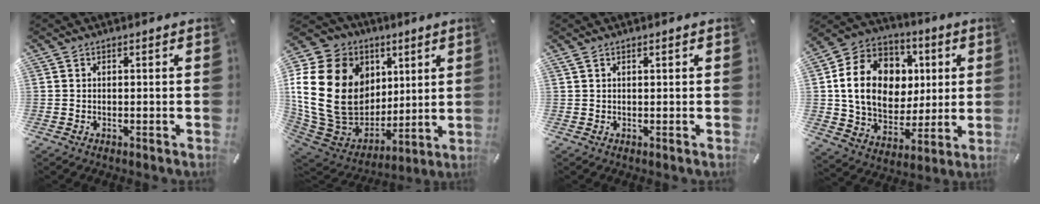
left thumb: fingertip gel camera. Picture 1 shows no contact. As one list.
[{"total": 26.4, "force": [4.7, 20.5, 16.0], "torque": [-0.325, -0.028, 0.119]}, {"total": 1.2, "force": [0.5, 0.4, 1.0], "torque": [-0.019, 0.001, 0.008]}, {"total": 18.0, "force": [2.9, 14.9, 9.8], "torque": [-0.187, 0.001, 0.065]}]